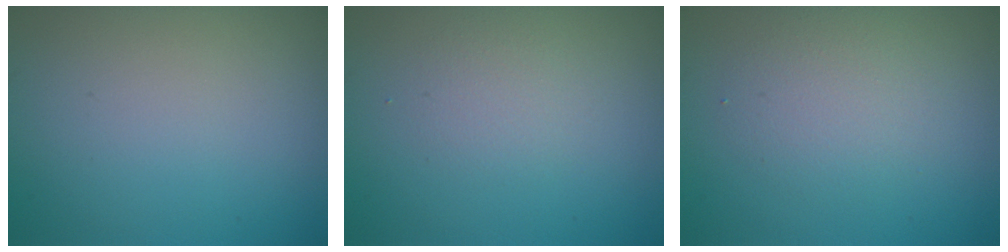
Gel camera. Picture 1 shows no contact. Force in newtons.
{"total": 1.5, "press": 1.5, "slide": 0.0}
{"total": 2.7, "press": 2.7, "slide": 0.2}